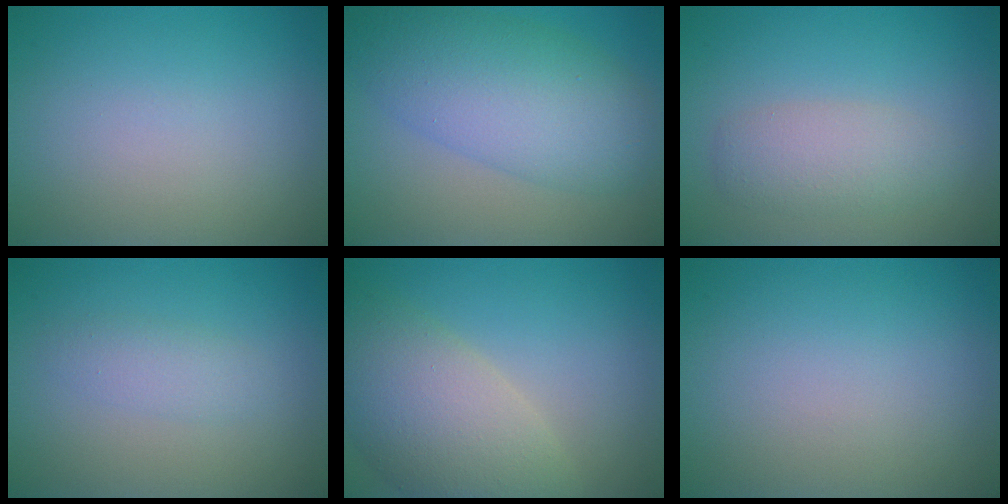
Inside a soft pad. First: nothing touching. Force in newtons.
{"total": 8.3, "press": 8.3, "slide": 0.3}
{"total": 3.0, "press": 3.0, "slide": 0.2}
{"total": 1.7, "press": 1.7, "slide": 0.0}
{"total": 8.2, "press": 8.2, "slide": 0.7}
{"total": 0.0}